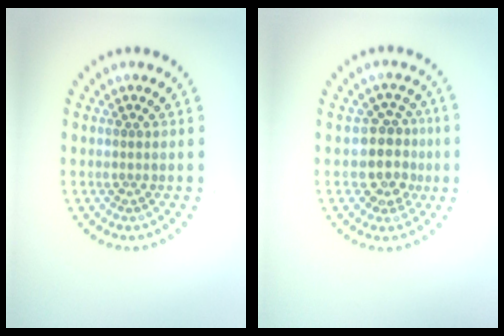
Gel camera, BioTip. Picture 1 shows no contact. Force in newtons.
{"total": 3.5, "press": 3.0, "slide": 1.8}